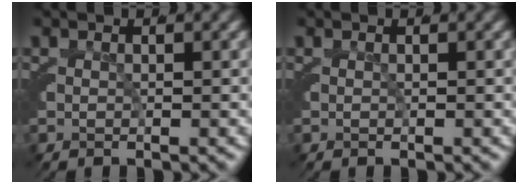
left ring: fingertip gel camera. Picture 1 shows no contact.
{"total": 0.0}